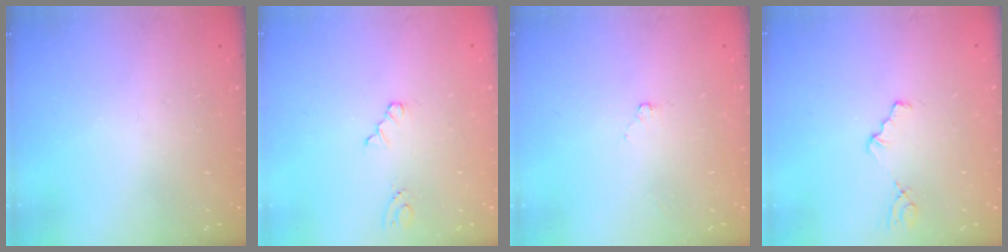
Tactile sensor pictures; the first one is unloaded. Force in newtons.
{"total": 2.8, "press": 2.7, "slide": 0.4}
{"total": 1.3, "press": 1.3, "slide": 0.3}
{"total": 1.7, "press": 1.6, "slide": 0.3}